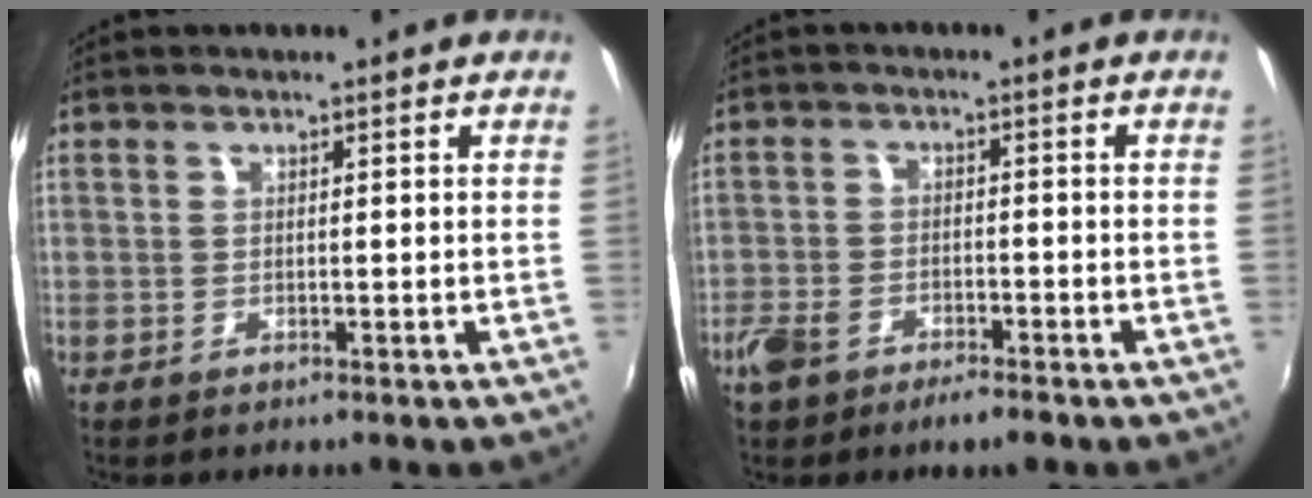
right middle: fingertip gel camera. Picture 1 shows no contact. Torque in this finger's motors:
{"motor_torque": [0.72, -0.59, 0.27, 0.08]}